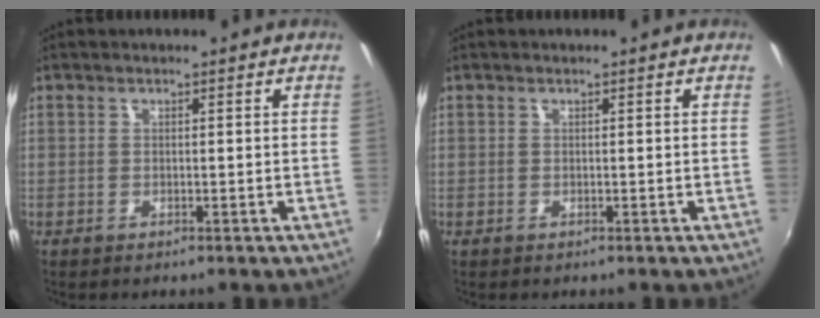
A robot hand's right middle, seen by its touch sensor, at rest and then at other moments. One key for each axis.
{"total": 0.0}